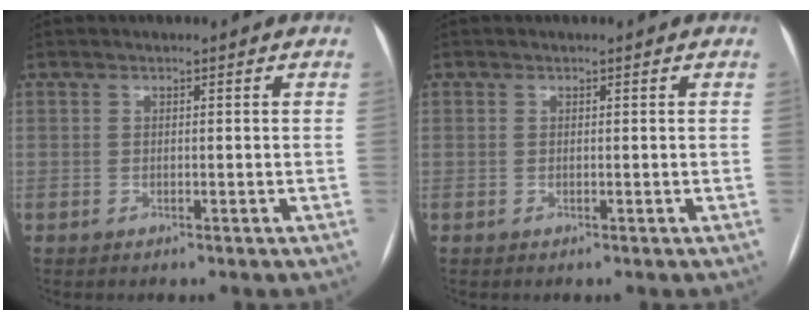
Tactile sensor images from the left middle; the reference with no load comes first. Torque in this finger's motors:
{"motor_torque": [0.85, -0.38, 0.60, 0.05]}